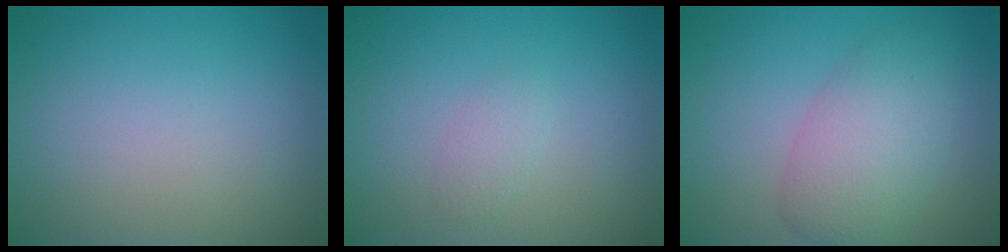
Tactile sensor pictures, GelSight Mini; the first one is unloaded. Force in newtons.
{"total": 1.1, "press": 1.1, "slide": 0.1}
{"total": 5.2, "press": 5.2, "slide": 0.3}